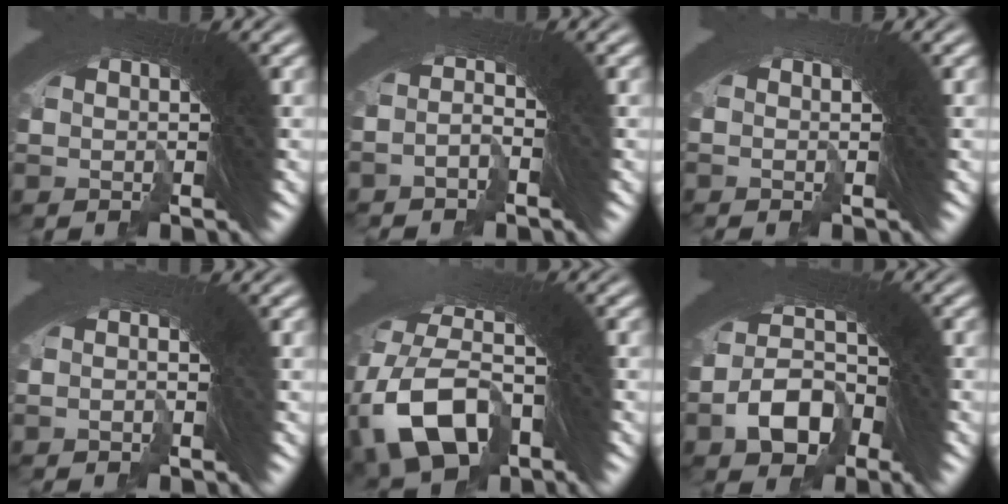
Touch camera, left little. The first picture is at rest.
{"total": 2.4, "force": [-2.3, 0.4, -0.2], "torque": [0.032, 0.013, -0.050]}
{"total": 2.4, "force": [-1.3, -1.3, -1.6], "torque": [0.027, -0.008, -0.019]}
{"total": 2.3, "force": [-1.9, -0.6, -1.1], "torque": [0.030, 0.001, -0.033]}
{"total": 10.1, "force": [-5.8, 7.4, 3.8], "torque": [-0.117, -0.062, -0.077]}
{"total": 6.6, "force": [-3.3, 4.9, 2.9], "torque": [-0.048, -0.009, -0.065]}